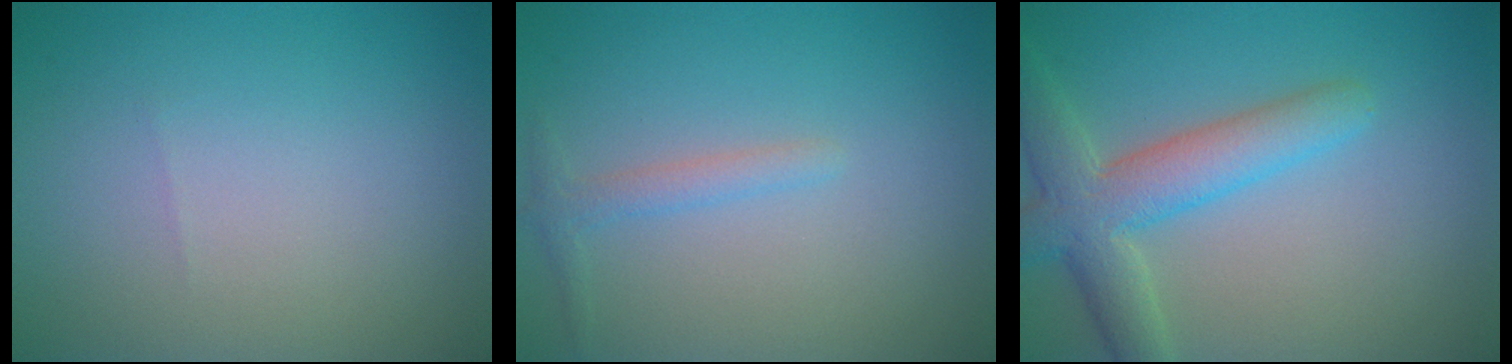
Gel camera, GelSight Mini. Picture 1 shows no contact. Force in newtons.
{"total": 1.4, "press": 1.4, "slide": 0.1}
{"total": 5.4, "press": 5.4, "slide": 0.1}